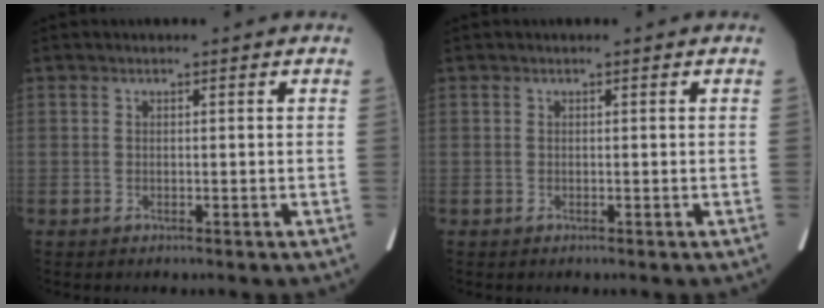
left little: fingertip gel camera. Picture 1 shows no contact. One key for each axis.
{"total": 0.0}